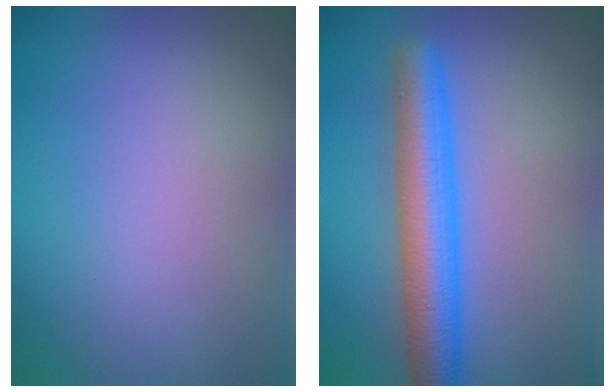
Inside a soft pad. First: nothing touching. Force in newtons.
{"total": 5.8, "press": 5.8, "slide": 0.1}